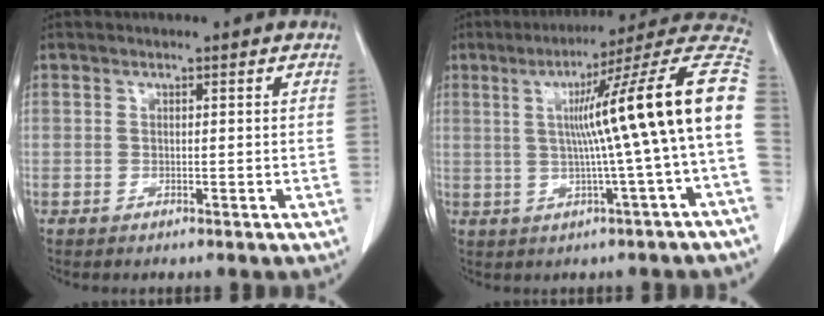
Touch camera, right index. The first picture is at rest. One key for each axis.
{"total": 17.6, "fx": 0.6, "fy": -1.5, "fz": 17.5, "tx": -0.230, "ty": 0.033, "tz": -0.001}